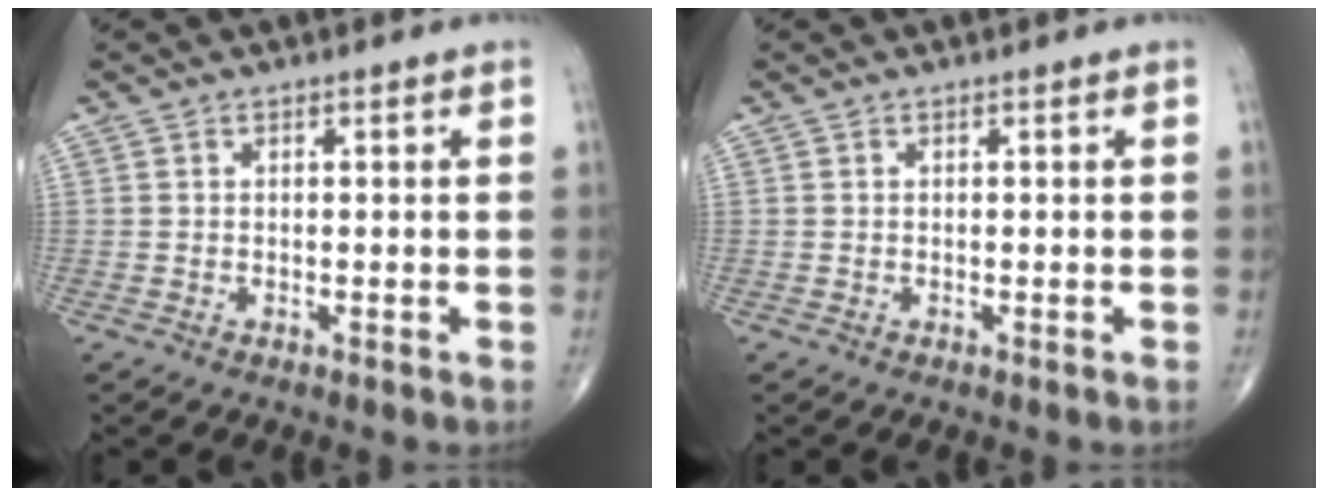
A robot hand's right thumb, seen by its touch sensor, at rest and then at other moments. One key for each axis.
{"total": 0.0}